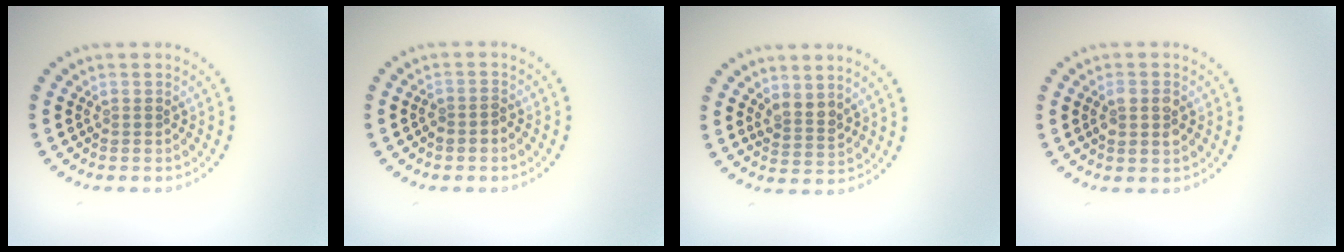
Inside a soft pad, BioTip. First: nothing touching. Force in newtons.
{"total": 1.1, "press": 1.0, "slide": 0.5}
{"total": 2.1, "press": 1.7, "slide": 1.2}
{"total": 2.0, "press": 2.0, "slide": 0.3}